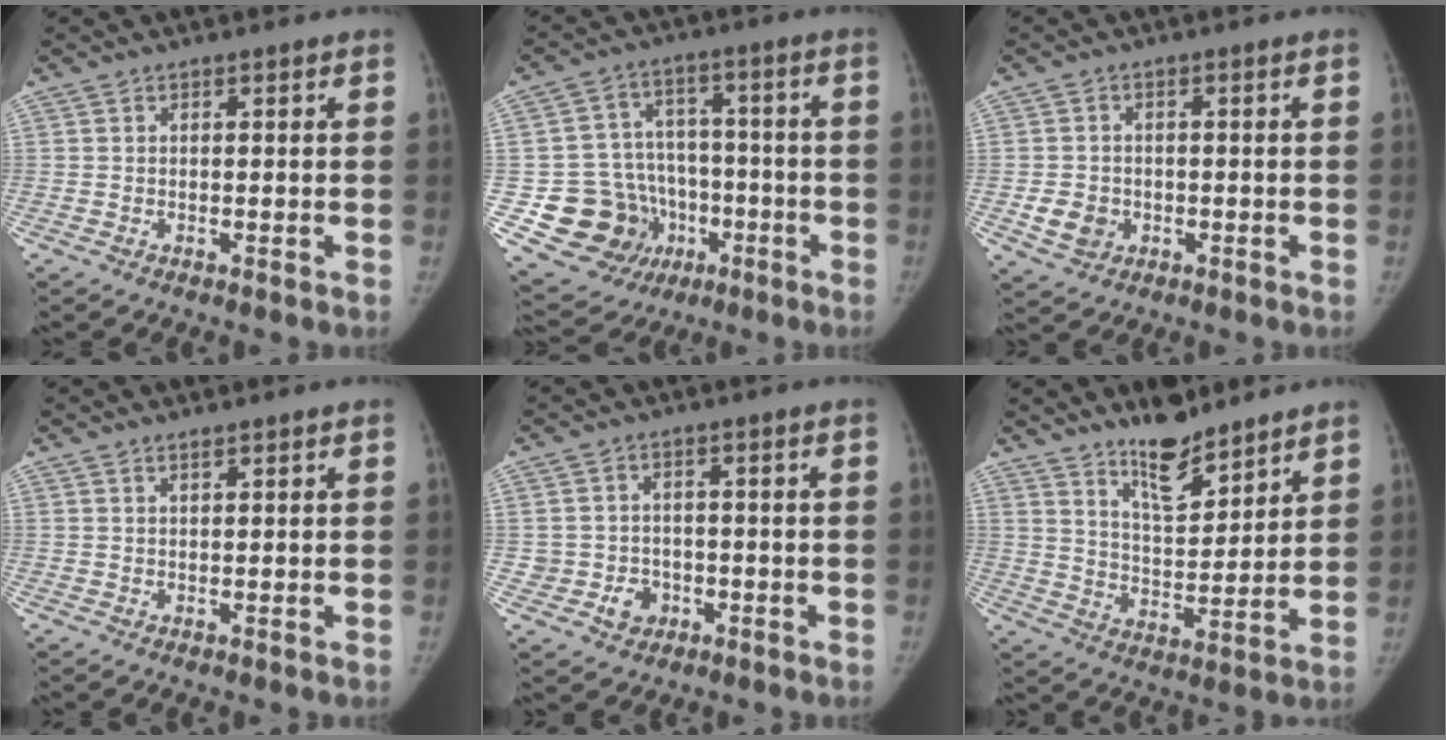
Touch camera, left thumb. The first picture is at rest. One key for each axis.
{"total": 16.0, "fx": -4.6, "fy": 14.4, "fz": 5.2, "tx": -0.067, "ty": 0.061, "tz": -0.056}
{"total": 4.8, "fx": -1.2, "fy": 4.1, "fz": 2.2, "tx": -0.028, "ty": 0.004, "tz": -0.013}
{"total": 0.9, "fx": 0.8, "fy": 0.2, "fz": 0.5, "tx": -0.007, "ty": -0.006, "tz": 0.015}
{"total": 4.7, "fx": -1.5, "fy": 4.2, "fz": 1.3, "tx": 0.005, "ty": 0.010, "tz": -0.018}
{"total": 10.7, "fx": 8.5, "fy": 3.4, "fz": 5.5, "tx": -0.071, "ty": -0.071, "tz": 0.152}